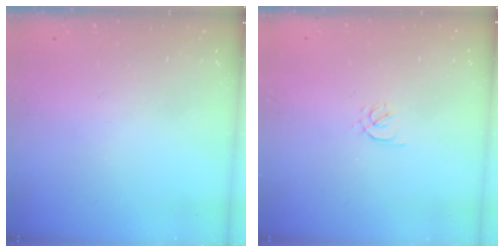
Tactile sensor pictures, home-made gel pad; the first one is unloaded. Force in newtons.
{"total": 1.7, "press": 1.6, "slide": 0.5}